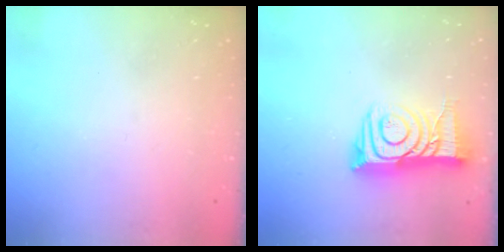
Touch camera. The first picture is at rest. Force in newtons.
{"total": 14.1, "press": 14.1, "slide": 1.1}